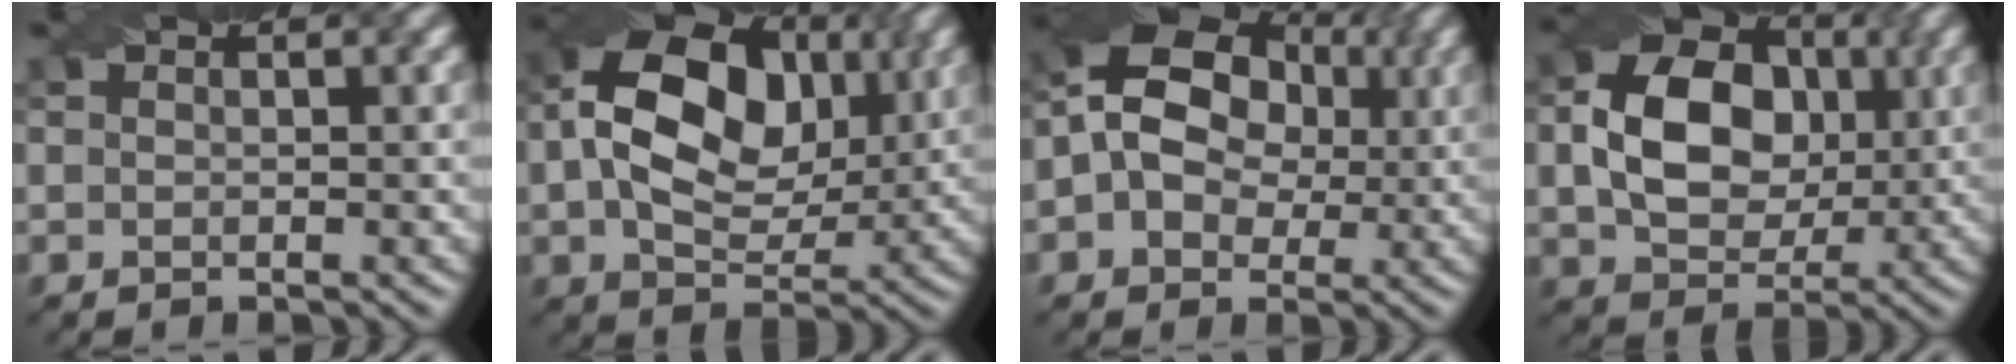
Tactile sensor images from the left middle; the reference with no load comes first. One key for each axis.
{"total": 13.2, "fx": 2.4, "fy": 9.1, "fz": 9.3, "tx": -0.165, "ty": 0.027, "tz": 0.036}
{"total": 11.7, "fx": 2.2, "fy": 9.2, "fz": 7.0, "tx": -0.127, "ty": 0.050, "tz": 0.009}
{"total": 9.3, "fx": 0.9, "fy": 6.9, "fz": 6.1, "tx": -0.121, "ty": 0.003, "tz": 0.016}